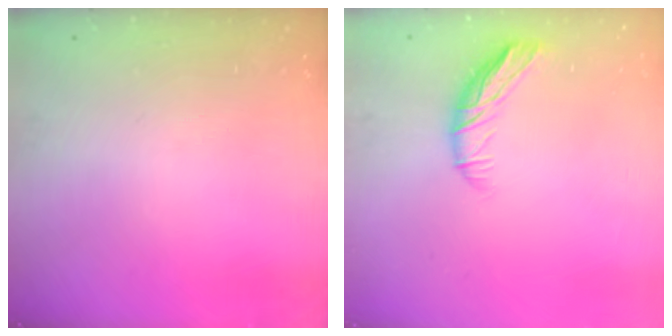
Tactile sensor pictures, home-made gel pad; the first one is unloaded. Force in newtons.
{"total": 9.2, "press": 9.2, "slide": 0.9}